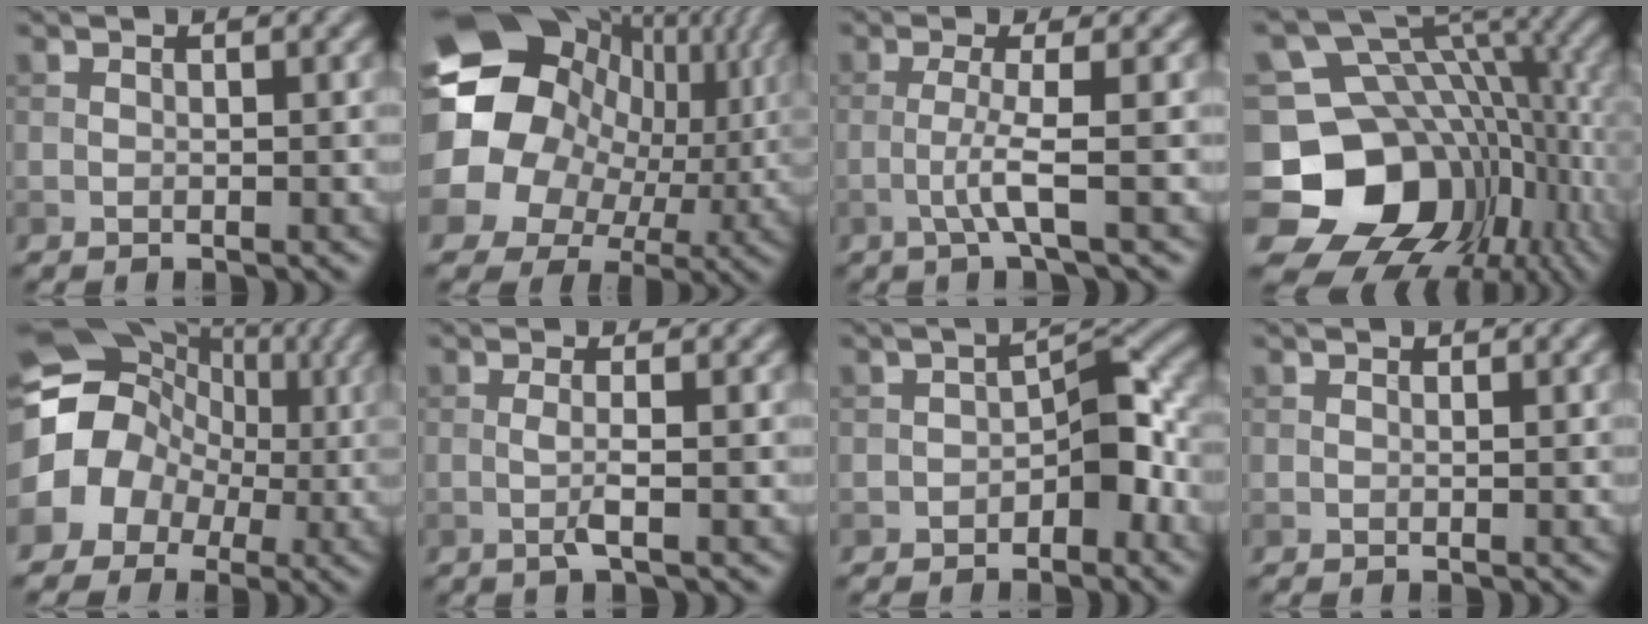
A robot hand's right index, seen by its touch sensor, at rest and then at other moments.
{"total": 22.5, "force": [4.2, 19.7, 10.1], "torque": [-0.210, 0.020, 0.036]}
{"total": 2.9, "force": [-0.9, 0.1, 2.8], "torque": [-0.057, 0.003, -0.026]}
{"total": 15.1, "force": [-4.1, 12.1, 8.1], "torque": [-0.151, -0.011, -0.078]}
{"total": 13.8, "force": [0.0, 12.5, 5.8], "torque": [-0.133, 0.021, -0.034]}
{"total": 1.8, "force": [-0.4, 0.1, 1.8], "torque": [-0.039, -0.002, -0.012]}
{"total": 4.4, "force": [-1.7, 2.3, 3.3], "torque": [-0.033, 0.016, -0.032]}
{"total": 0.0}